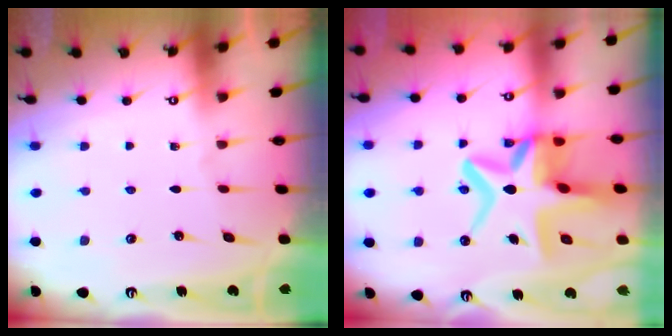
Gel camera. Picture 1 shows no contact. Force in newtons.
{"total": 14.8, "press": 14.3, "slide": 3.7}